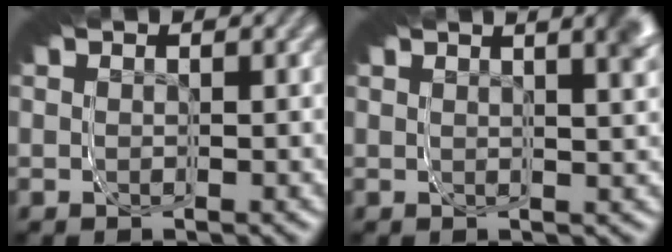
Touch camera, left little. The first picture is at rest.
{"total": 2.5, "force": [0.3, -2.5, -0.4], "torque": [-0.002, 0.009, 0.011]}